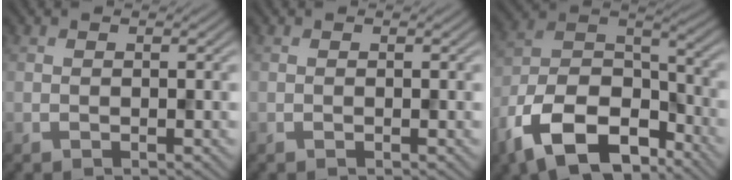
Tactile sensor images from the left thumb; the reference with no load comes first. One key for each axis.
{"total": 0.0}
{"total": 15.6, "fx": -10.0, "fy": 8.2, "fz": 8.7, "tx": -0.208, "ty": -0.032, "tz": -0.192}